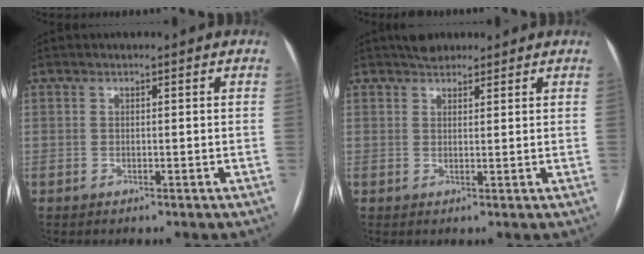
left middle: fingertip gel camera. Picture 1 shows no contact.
{"total": 2.9, "force": [2.5, 1.3, 0.8], "torque": [-0.013, 0.014, 0.038]}